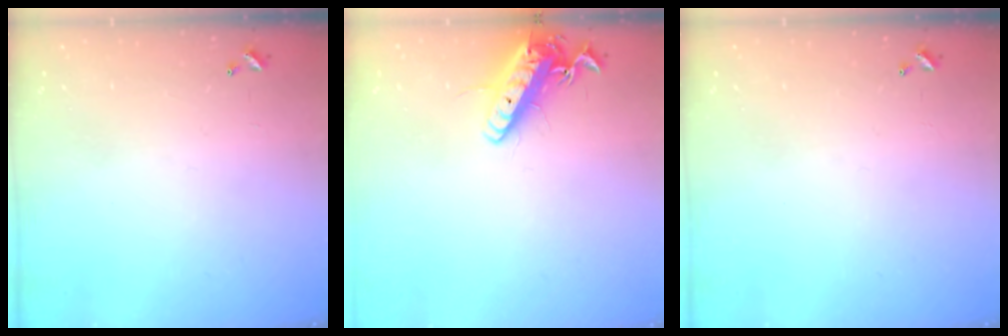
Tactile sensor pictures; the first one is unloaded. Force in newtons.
{"total": 14.7, "press": 14.4, "slide": 2.8}
{"total": 0.0}